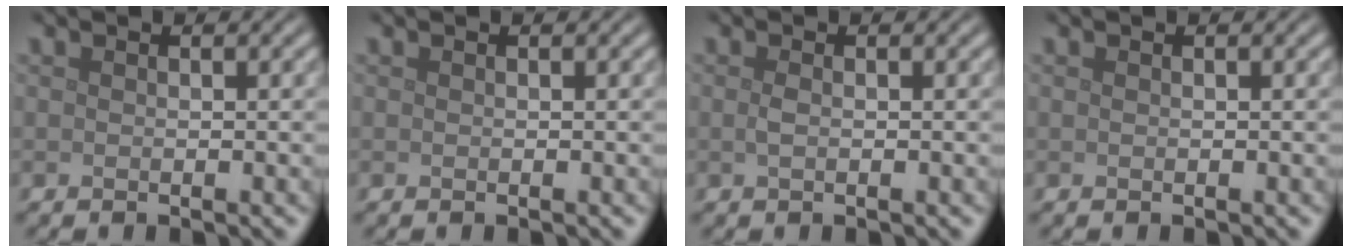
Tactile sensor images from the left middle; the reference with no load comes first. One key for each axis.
{"total": 0.0}
{"total": 0.7, "fx": 0.0, "fy": 0.3, "fz": 0.7, "tx": -0.019, "ty": 0.001, "tz": -0.001}
{"total": 0.0}